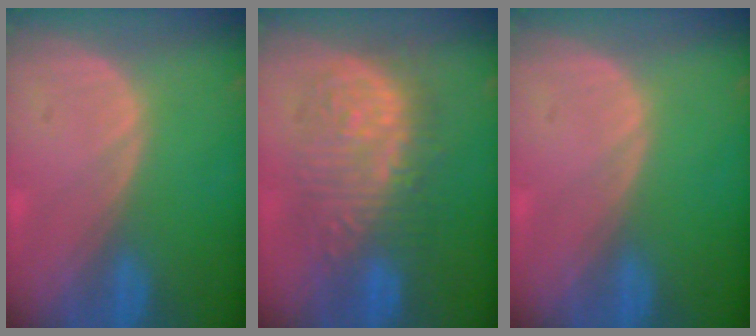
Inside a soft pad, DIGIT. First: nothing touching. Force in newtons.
{"total": 10.1, "press": 10.1, "slide": 0.5}
{"total": 0.0}